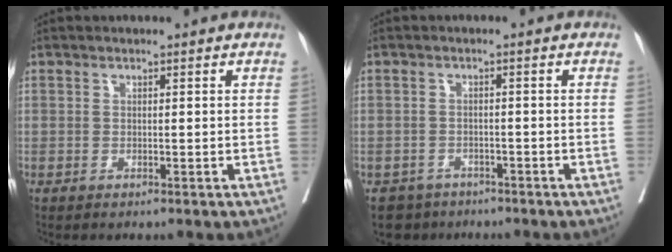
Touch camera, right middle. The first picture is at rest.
{"total": 3.6, "force": [-2.7, 2.4, -0.4], "torque": [0.010, 0.006, -0.043]}